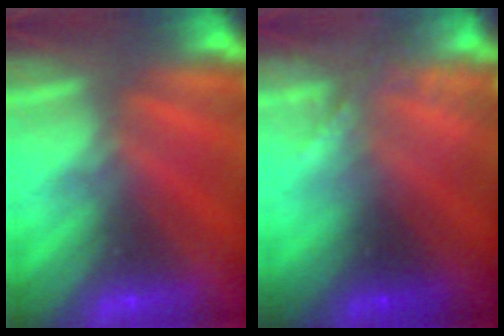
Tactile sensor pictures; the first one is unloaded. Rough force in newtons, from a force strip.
{"total": 2.1}